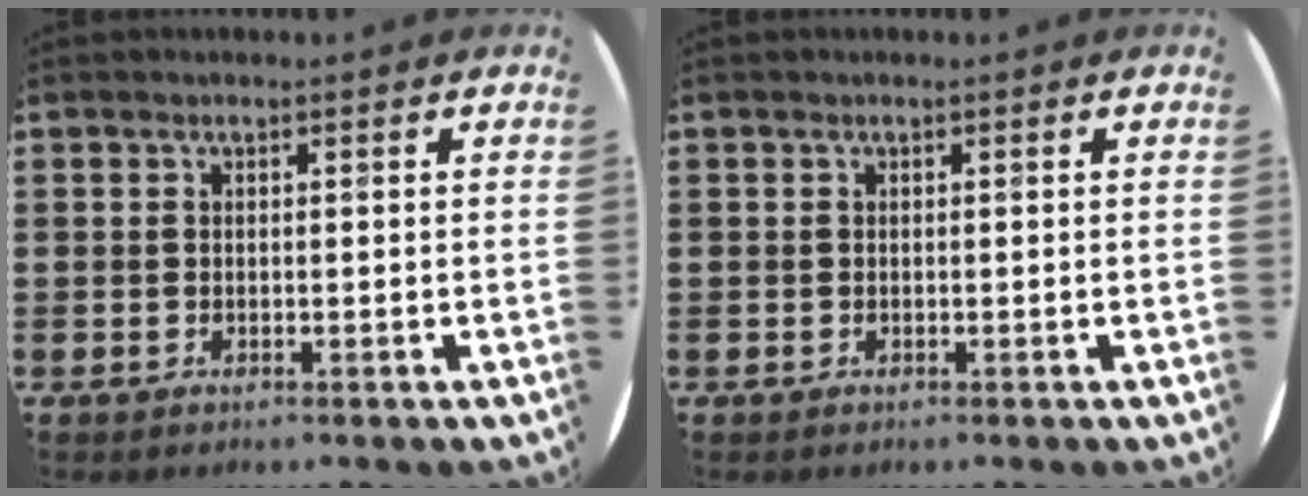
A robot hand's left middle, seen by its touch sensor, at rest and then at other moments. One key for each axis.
{"total": 0.0}